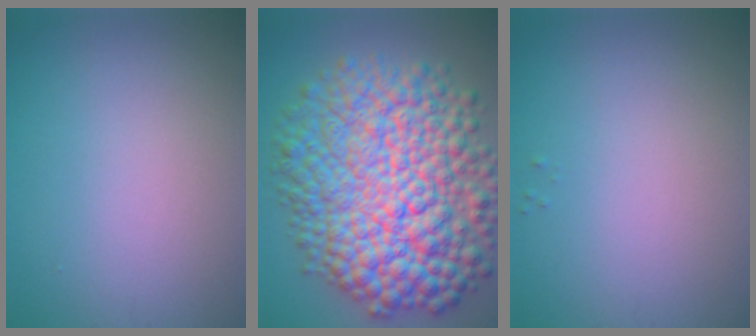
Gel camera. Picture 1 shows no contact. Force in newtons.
{"total": 14.6, "press": 14.6, "slide": 0.2}
{"total": 0.0}